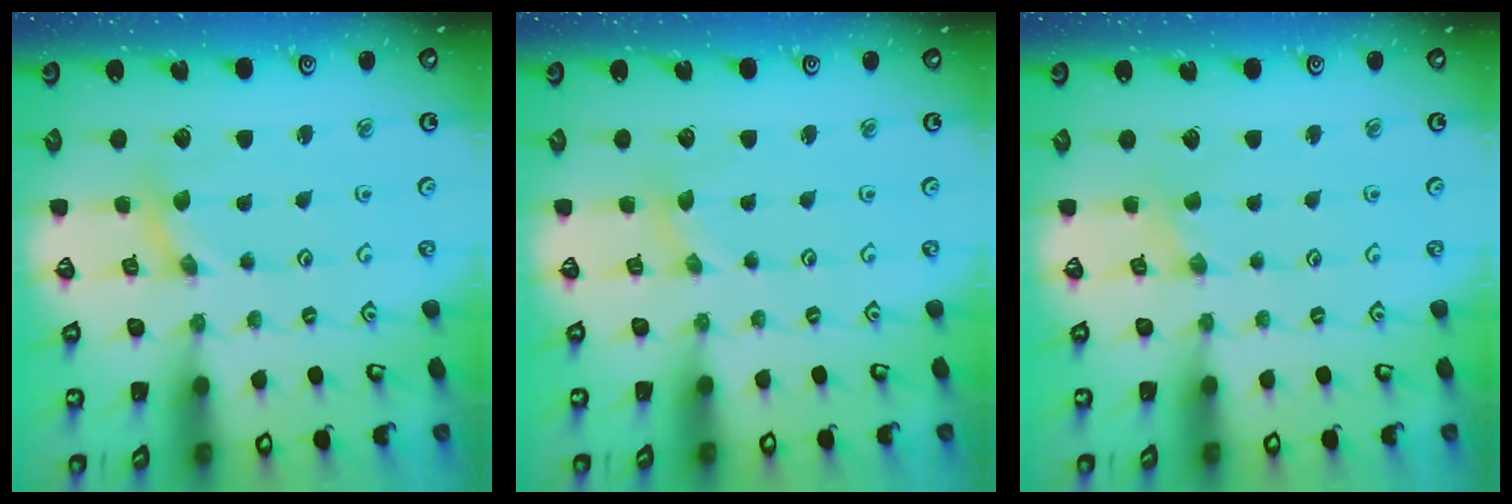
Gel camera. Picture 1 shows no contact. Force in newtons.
{"total": 0.0}
{"total": 0.0}